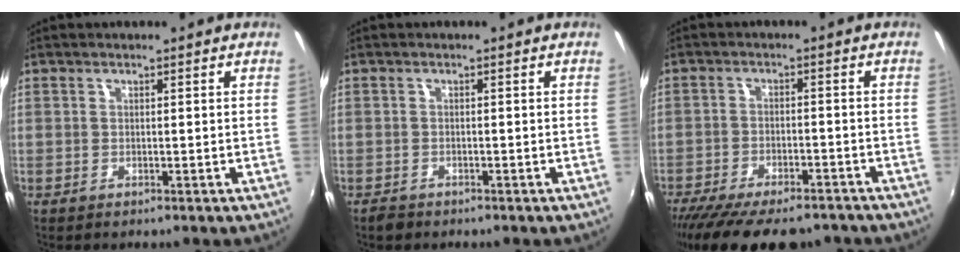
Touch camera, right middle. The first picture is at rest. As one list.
[{"total": 1.7, "force": [-1.4, 0.8, 0.5], "torque": [-0.013, -0.002, -0.024]}, {"total": 16.4, "force": [-13.2, 5.2, 8.1], "torque": [-0.168, -0.039, -0.196]}]